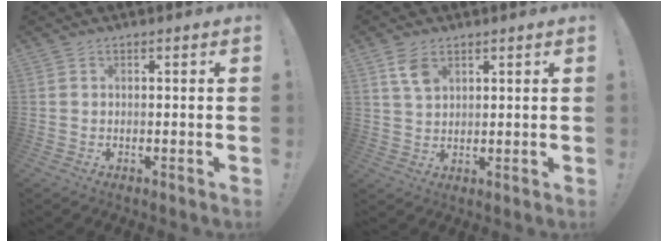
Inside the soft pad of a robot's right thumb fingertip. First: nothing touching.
{"total": 5.3, "force": [3.0, 3.0, 3.3], "torque": [-0.055, -0.012, 0.055]}